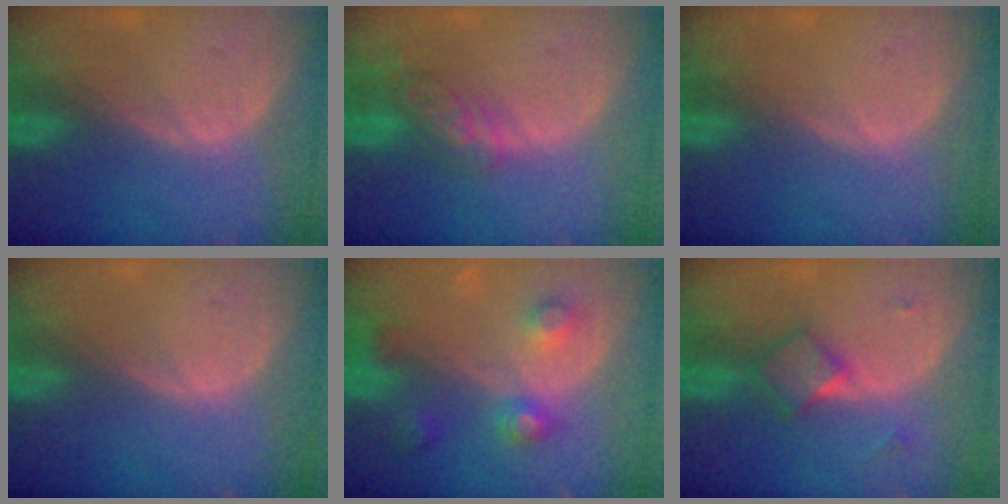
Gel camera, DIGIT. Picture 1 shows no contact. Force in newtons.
{"total": 5.3, "press": 5.1, "slide": 1.7}
{"total": 0.0}
{"total": 0.0}
{"total": 5.3, "press": 5.3, "slide": 0.3}
{"total": 4.7, "press": 4.2, "slide": 2.0}